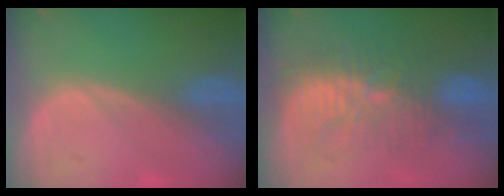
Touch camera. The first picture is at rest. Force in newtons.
{"total": 9.3, "press": 9.0, "slide": 2.1}